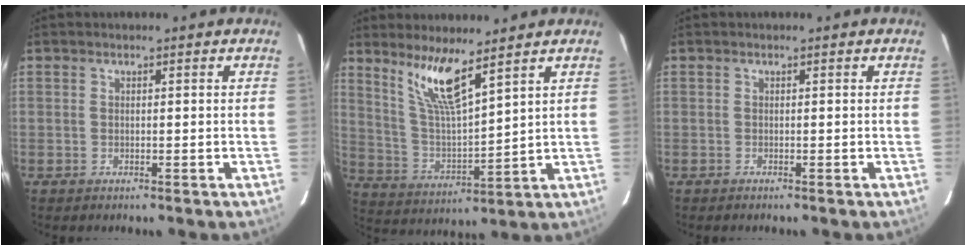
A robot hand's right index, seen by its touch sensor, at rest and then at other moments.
{"total": 10.1, "force": [7.2, 0.9, 7.1], "torque": [-0.131, -0.006, 0.152]}
{"total": 0.0}